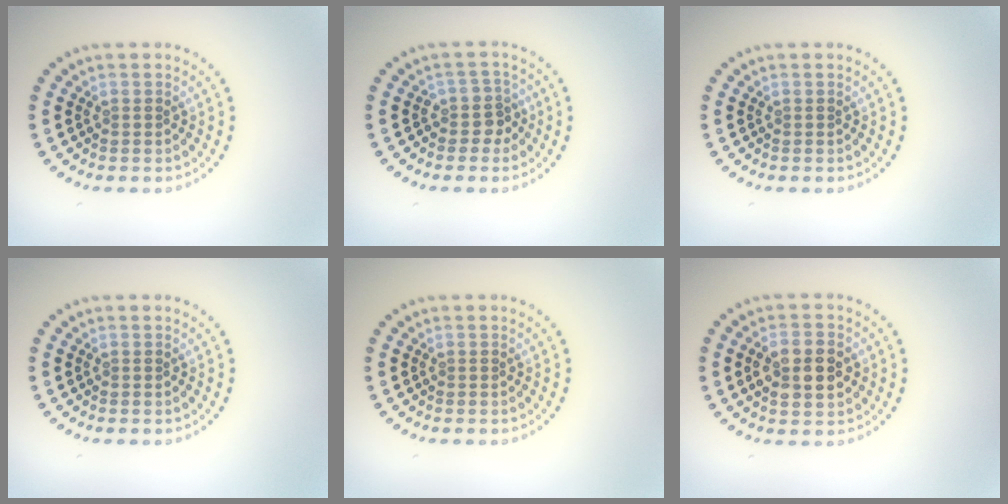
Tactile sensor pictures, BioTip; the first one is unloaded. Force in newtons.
{"total": 2.0, "press": 1.6, "slide": 1.2}
{"total": 0.0}
{"total": 0.0}
{"total": 0.0}
{"total": 3.7, "press": 3.7, "slide": 0.1}